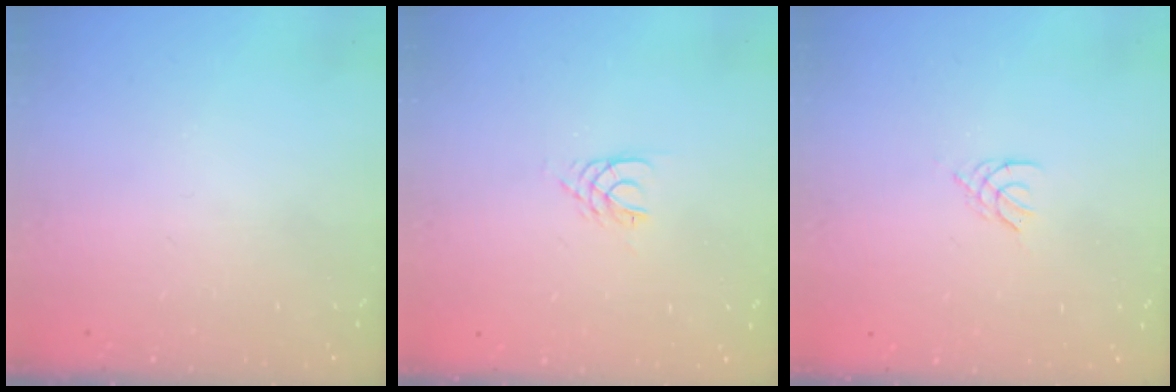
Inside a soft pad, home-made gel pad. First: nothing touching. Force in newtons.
{"total": 3.0, "press": 2.9, "slide": 0.4}
{"total": 2.1, "press": 2.0, "slide": 0.4}